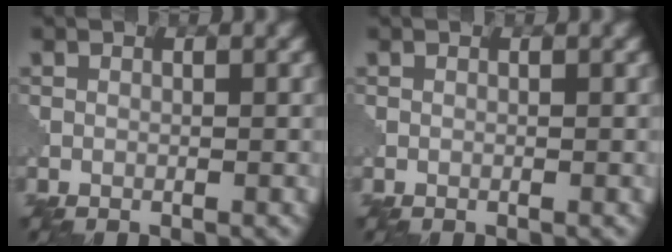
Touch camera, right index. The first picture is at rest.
{"total": 0.0}